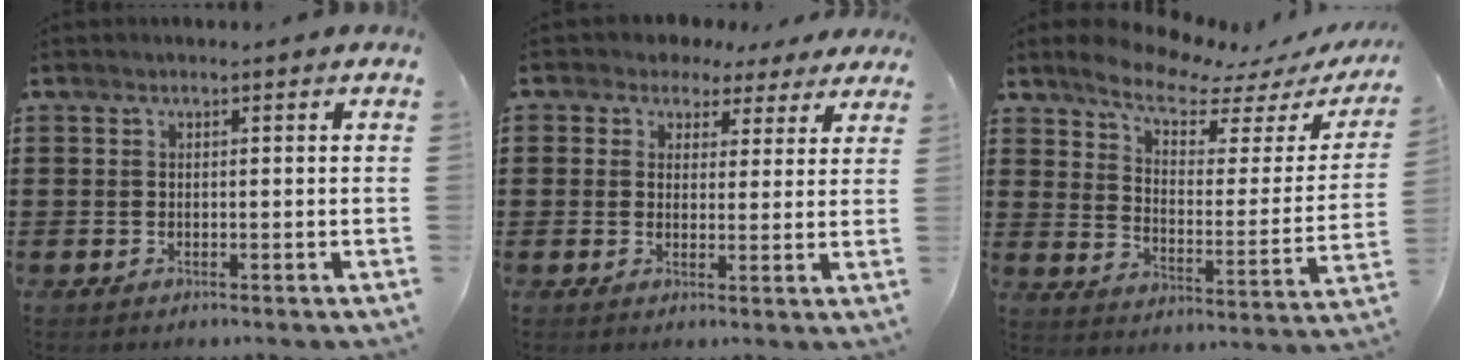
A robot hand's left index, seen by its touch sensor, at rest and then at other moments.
{"total": 3.5, "force": [2.3, 2.6, 0.5], "torque": [-0.030, -0.001, 0.040]}
{"total": 8.1, "force": [6.9, 2.1, 3.7], "torque": [-0.090, -0.042, 0.119]}